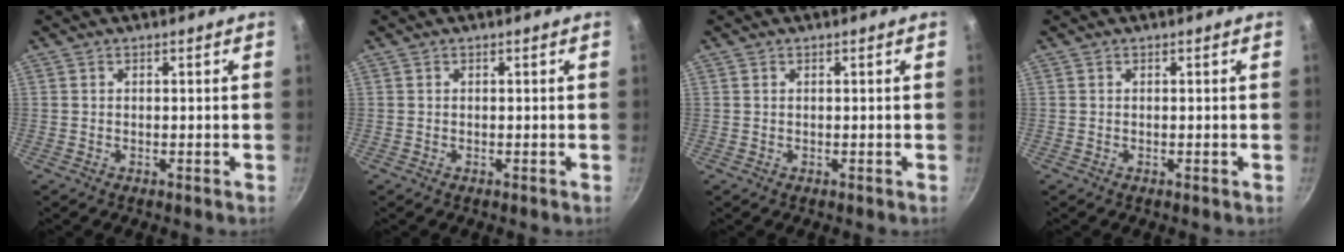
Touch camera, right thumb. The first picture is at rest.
{"total": 0.0}
{"total": 0.0}
{"total": 0.0}